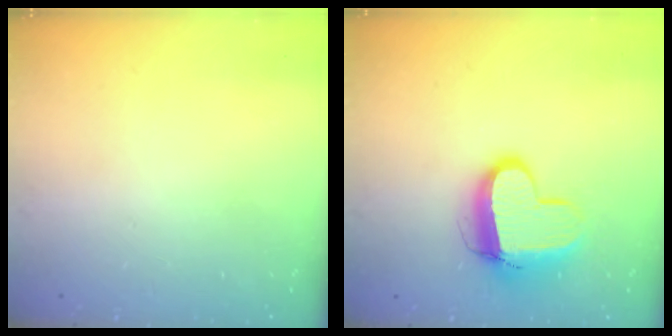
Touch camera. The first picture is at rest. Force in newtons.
{"total": 11.2, "press": 11.2, "slide": 0.9}